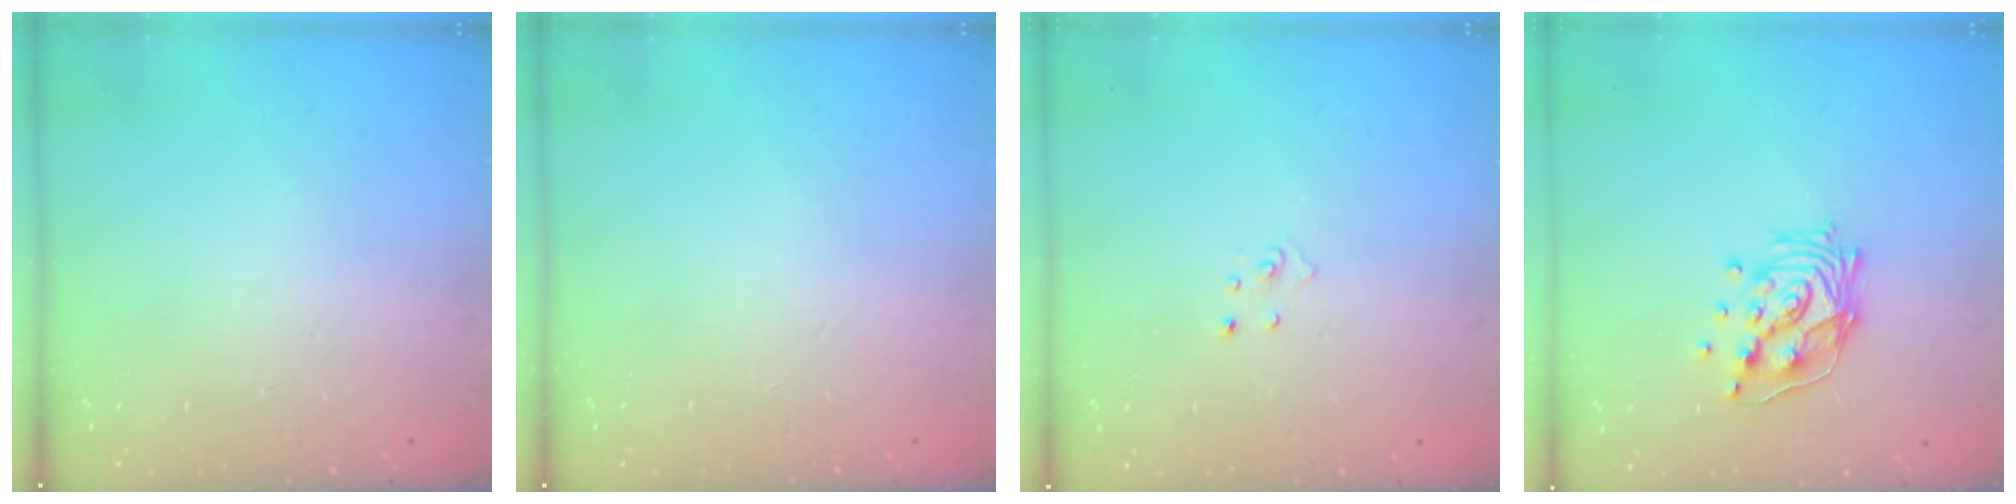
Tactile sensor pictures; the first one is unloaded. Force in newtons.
{"total": 0.0}
{"total": 3.0, "press": 2.9, "slide": 0.3}
{"total": 13.4, "press": 13.4, "slide": 1.6}